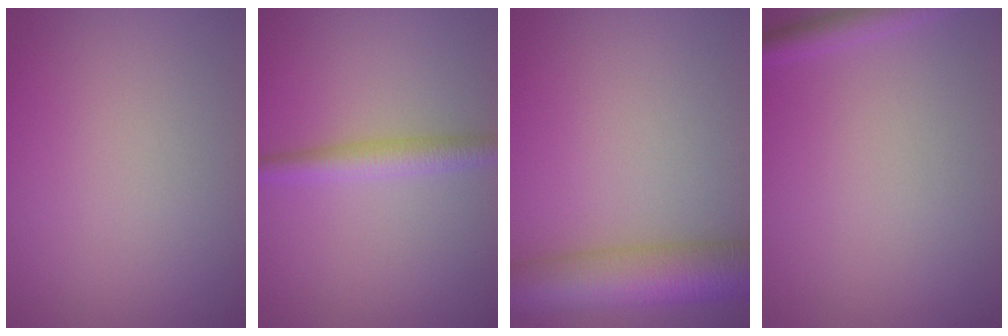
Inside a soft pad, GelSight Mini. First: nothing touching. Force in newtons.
{"total": 2.6, "press": 2.6, "slide": 0.0}
{"total": 8.4, "press": 8.4, "slide": 0.3}
{"total": 1.9, "press": 1.9, "slide": 0.1}